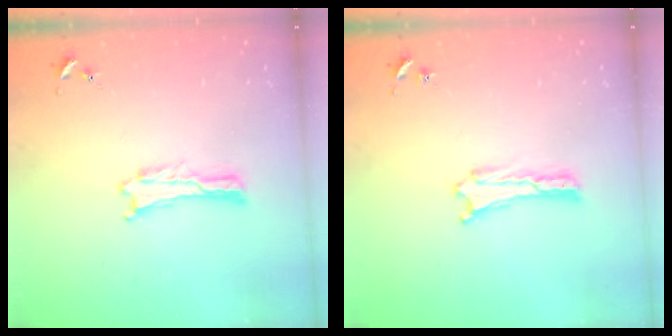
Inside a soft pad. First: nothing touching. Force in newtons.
{"total": 0.0}